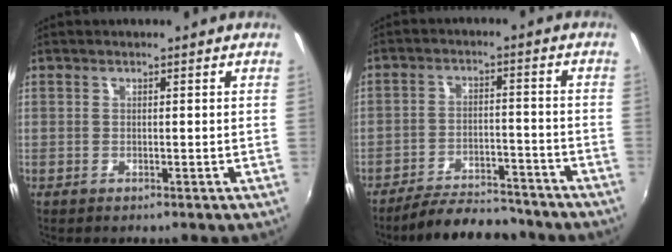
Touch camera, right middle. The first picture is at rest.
{"total": 12.1, "force": [-10.9, 3.1, 4.2], "torque": [-0.098, 0.003, -0.156]}